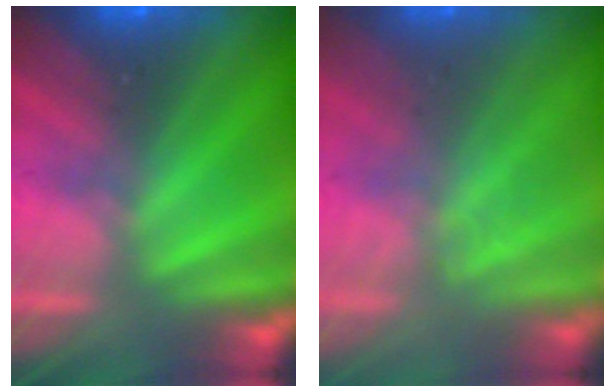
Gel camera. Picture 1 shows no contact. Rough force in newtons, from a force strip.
{"total": 1.7}